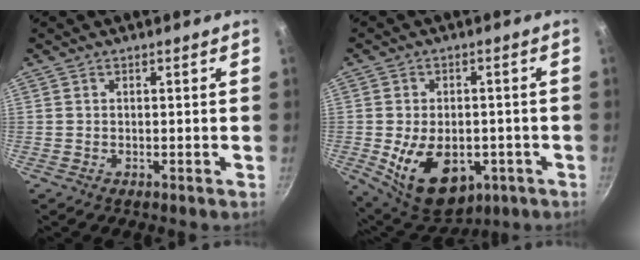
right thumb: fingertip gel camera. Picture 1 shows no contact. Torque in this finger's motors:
{"motor_torque": [-0.13, 0.96, 0.81, 0.33, 0.07]}